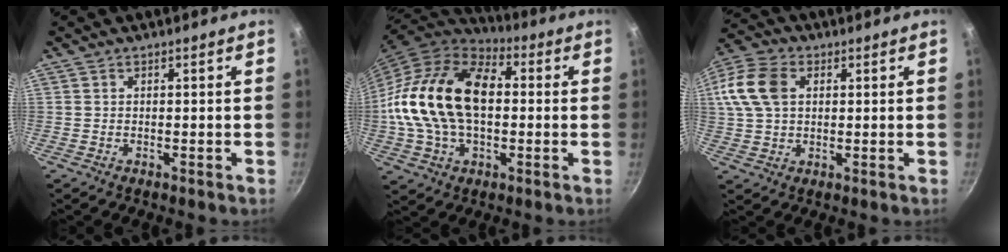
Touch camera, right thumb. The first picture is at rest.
{"total": 23.6, "force": [0.7, 15.1, 18.0], "torque": [-0.328, 0.034, 0.003]}
{"total": 12.7, "force": [3.0, 8.8, 8.6], "torque": [-0.176, 0.018, 0.047]}